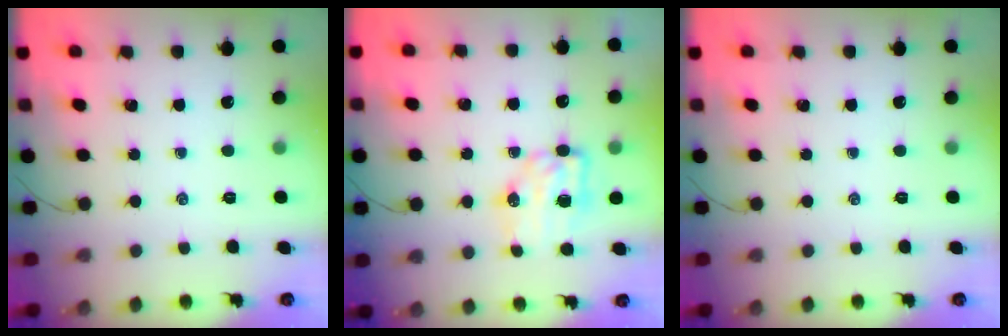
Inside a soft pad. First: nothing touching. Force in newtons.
{"total": 8.0, "press": 7.9, "slide": 0.8}
{"total": 0.0}